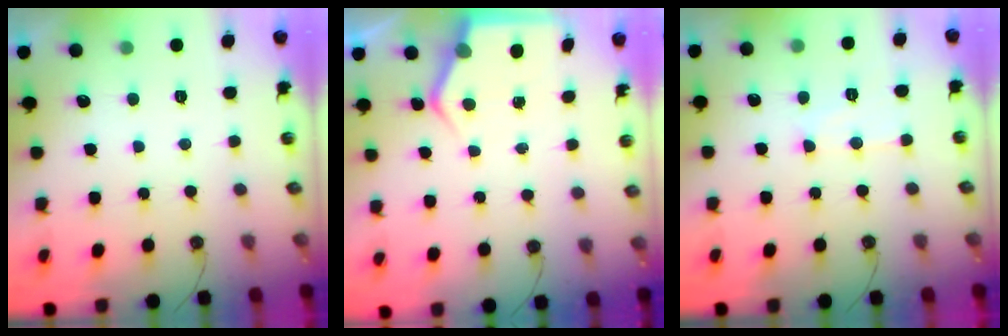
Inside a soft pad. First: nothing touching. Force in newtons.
{"total": 5.0, "press": 5.0, "slide": 0.4}
{"total": 8.5, "press": 8.5, "slide": 0.3}